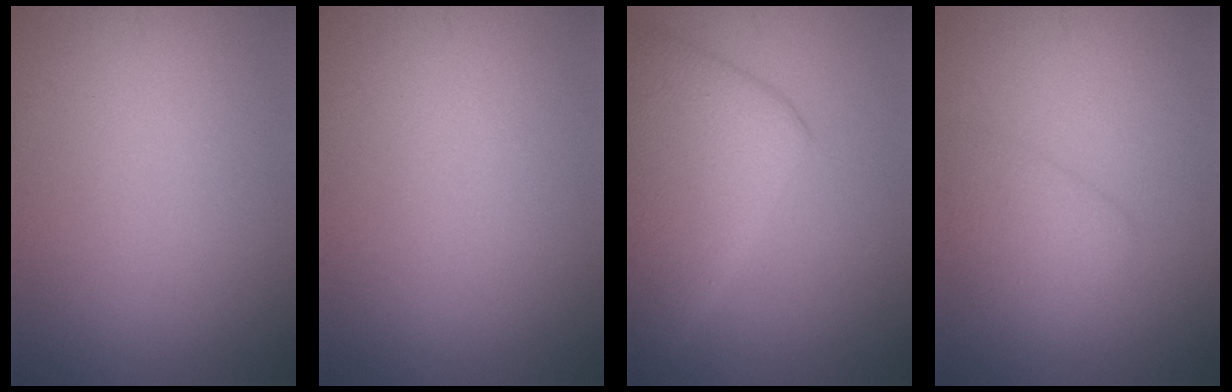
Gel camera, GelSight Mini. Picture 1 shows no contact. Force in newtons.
{"total": 0.0}
{"total": 8.0, "press": 8.0, "slide": 0.2}
{"total": 2.7, "press": 2.7, "slide": 0.1}